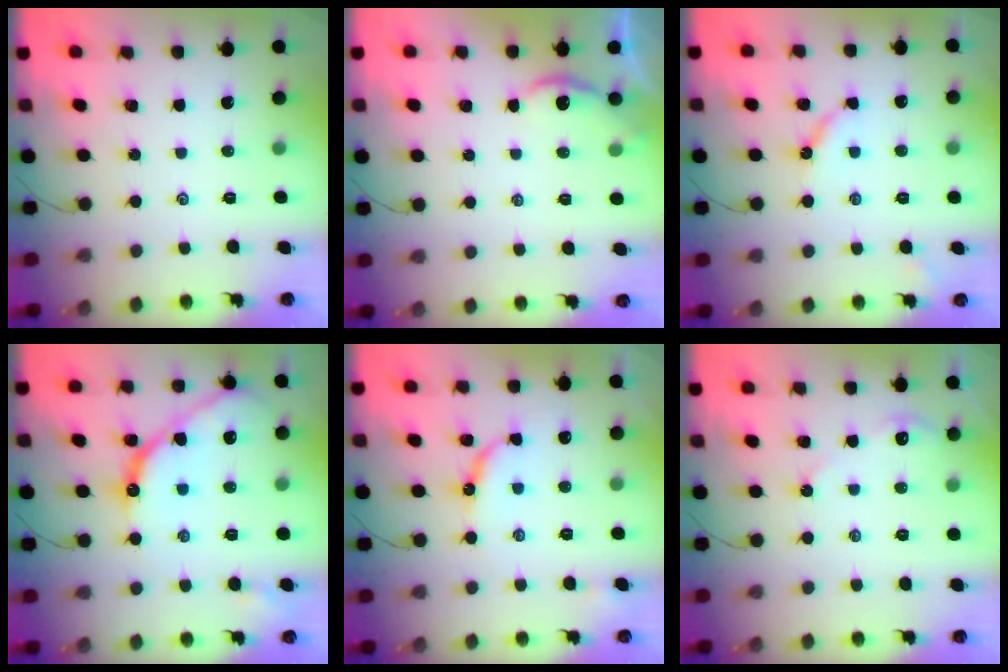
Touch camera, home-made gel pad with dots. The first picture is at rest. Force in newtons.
{"total": 2.9, "press": 2.9, "slide": 0.1}
{"total": 5.7, "press": 5.6, "slide": 0.7}
{"total": 12.6, "press": 12.6, "slide": 1.0}
{"total": 8.4, "press": 8.4, "slide": 0.6}
{"total": 3.6, "press": 3.6, "slide": 0.3}